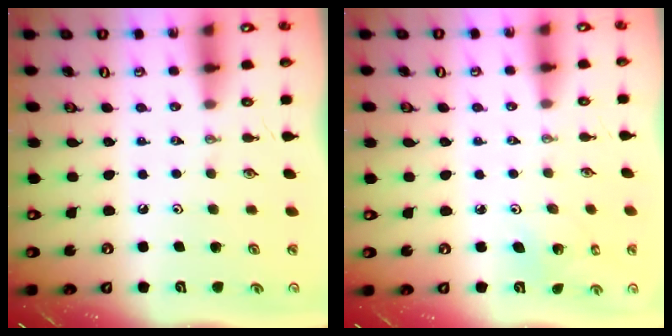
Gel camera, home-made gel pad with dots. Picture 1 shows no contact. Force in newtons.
{"total": 2.1, "press": 2.1, "slide": 0.1}